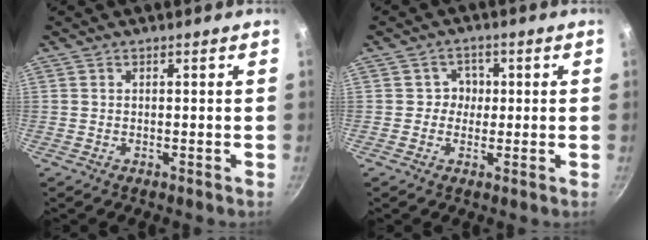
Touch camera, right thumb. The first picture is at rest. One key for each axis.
{"total": 3.3, "fx": 0.1, "fy": 3.1, "fz": 1.2, "tx": 0.010, "ty": 0.009, "tz": -0.007}